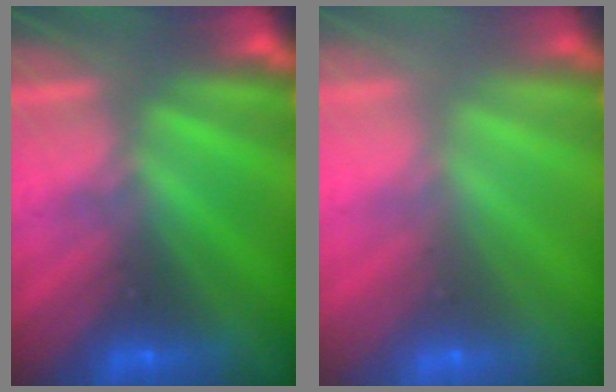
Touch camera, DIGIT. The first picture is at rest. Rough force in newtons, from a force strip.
{"total": 2.3}